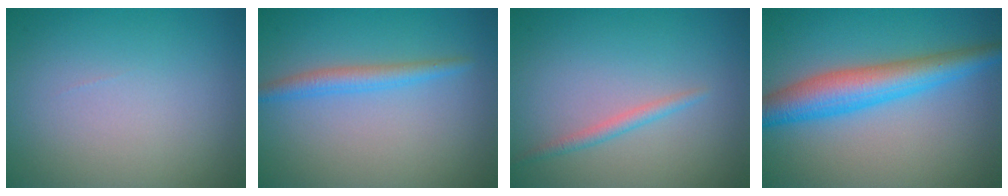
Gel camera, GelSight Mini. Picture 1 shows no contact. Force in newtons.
{"total": 2.1, "press": 2.0, "slide": 0.2}
{"total": 1.2, "press": 1.2, "slide": 0.0}
{"total": 5.3, "press": 5.3, "slide": 0.2}